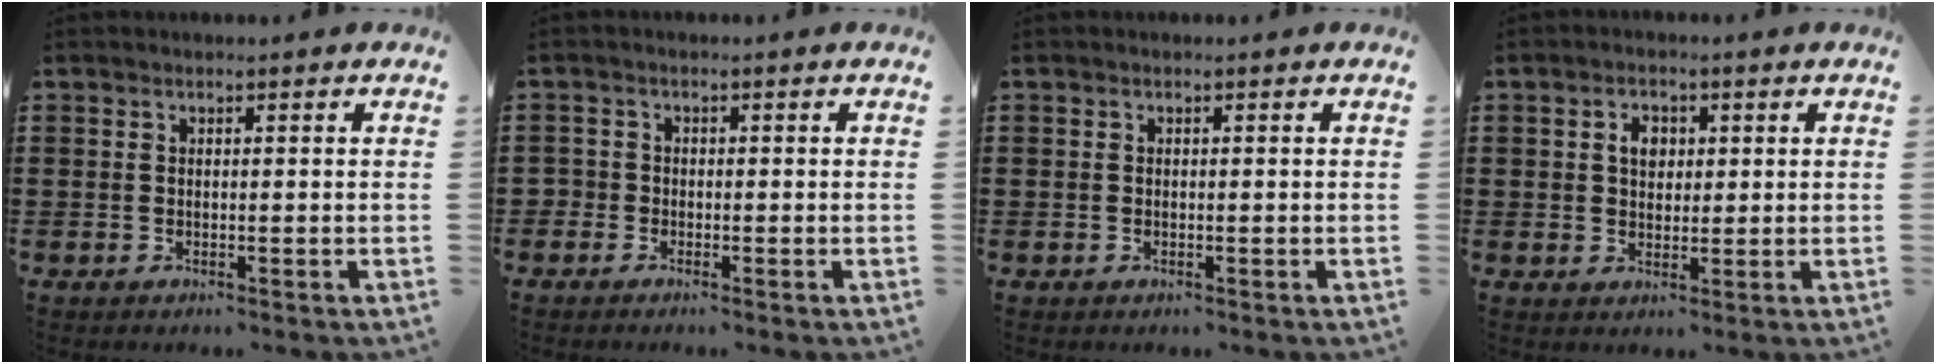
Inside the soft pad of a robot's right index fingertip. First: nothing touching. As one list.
[{"total": 1.3, "force": [-1.1, 0.7, 0.0], "torque": [-0.004, 0.000, -0.025]}, {"total": 0.0}, {"total": 3.2, "force": [0.7, 2.3, 2.1], "torque": [-0.048, 0.012, 0.011]}]